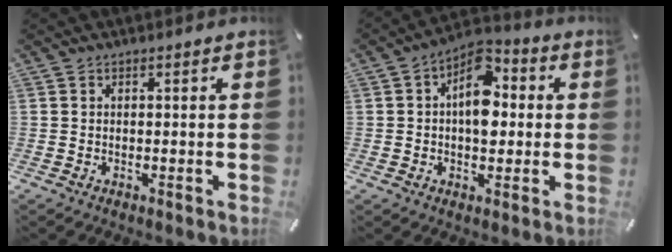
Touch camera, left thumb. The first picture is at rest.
{"total": 10.1, "force": [1.4, 6.7, 7.4], "torque": [-0.093, -0.008, 0.023]}